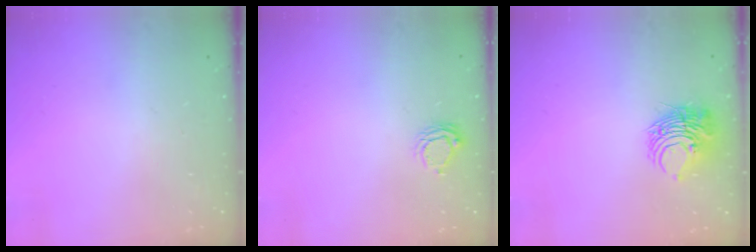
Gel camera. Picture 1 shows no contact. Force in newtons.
{"total": 6.0, "press": 6.0, "slide": 0.4}
{"total": 9.4, "press": 9.4, "slide": 0.9}